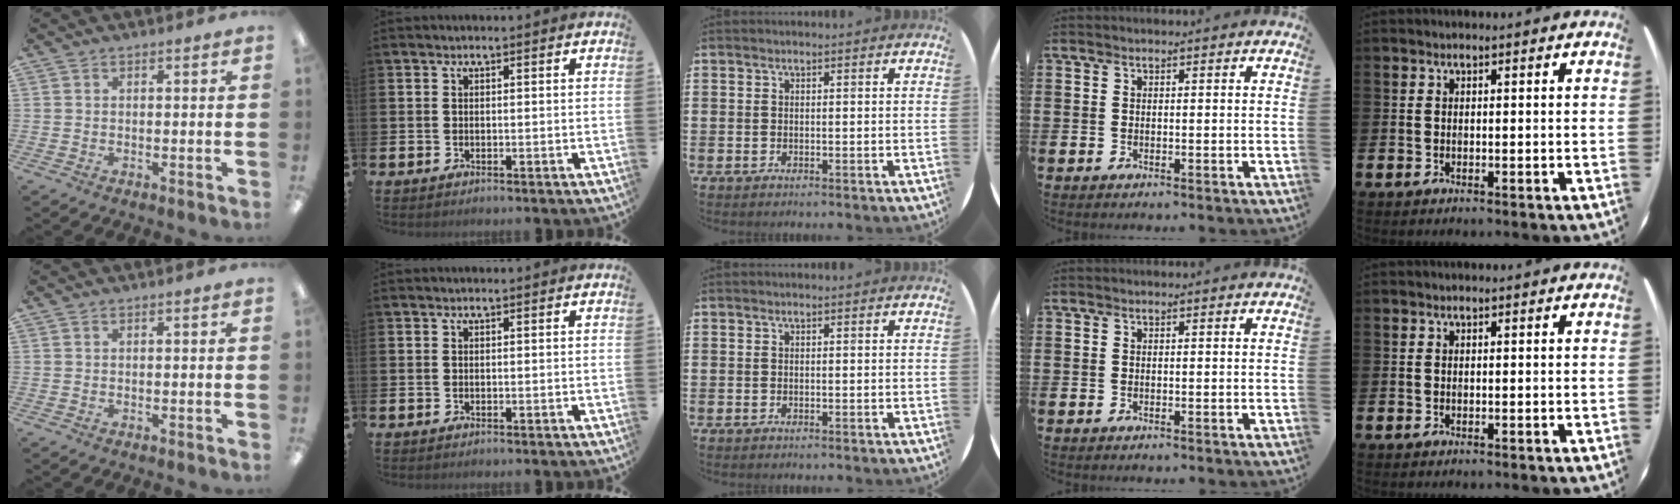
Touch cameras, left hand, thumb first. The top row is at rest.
{}